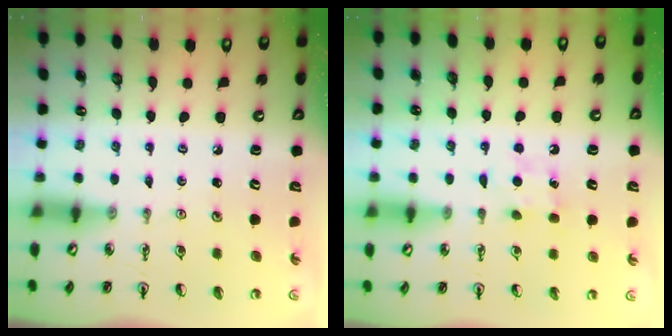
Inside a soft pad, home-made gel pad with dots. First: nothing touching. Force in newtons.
{"total": 6.3, "press": 6.2, "slide": 0.8}